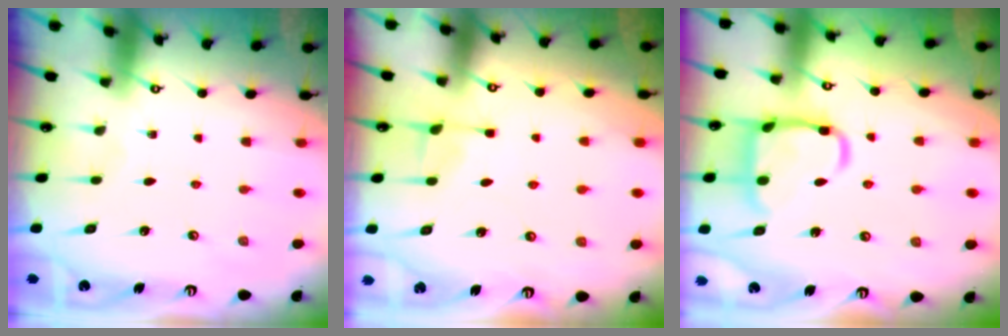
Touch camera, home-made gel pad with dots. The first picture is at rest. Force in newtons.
{"total": 4.5, "press": 4.4, "slide": 0.7}
{"total": 14.7, "press": 14.6, "slide": 1.4}